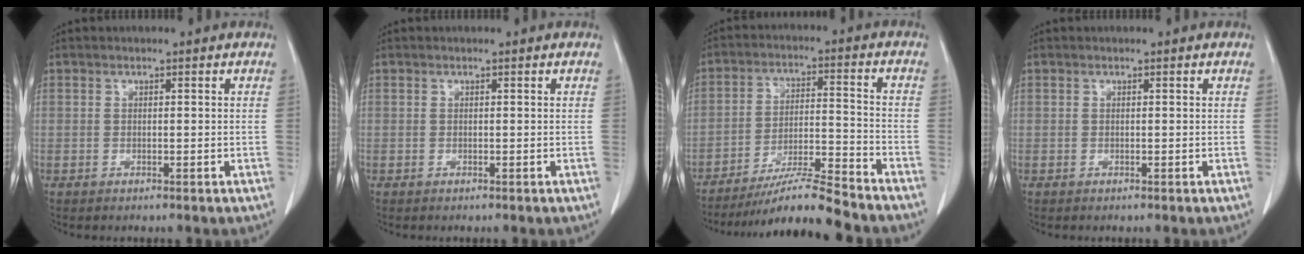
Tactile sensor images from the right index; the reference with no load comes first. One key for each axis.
{"total": 0.0}
{"total": 10.7, "fx": -9.7, "fy": -0.9, "fz": 4.3, "tx": -0.069, "ty": 0.000, "tz": -0.169}
{"total": 0.0}